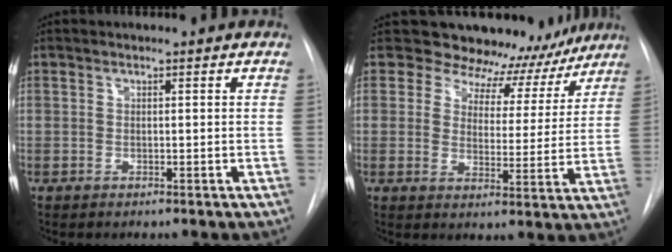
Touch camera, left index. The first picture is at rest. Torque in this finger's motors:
{"motor_torque": [0.70, -0.62, 0.04, -0.02]}